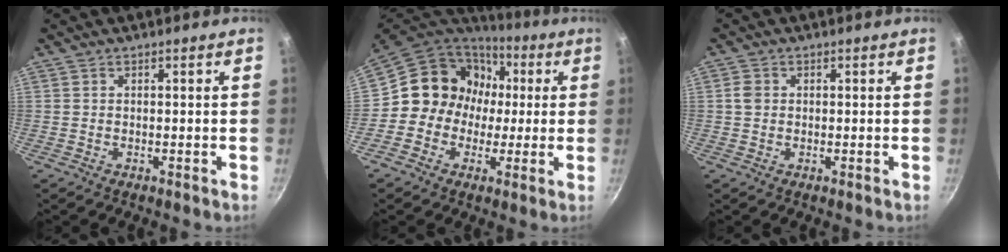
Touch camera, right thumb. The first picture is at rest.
{"total": 14.5, "force": [0.9, 13.1, 6.0], "torque": [-0.053, 0.037, -0.001]}
{"total": 1.9, "force": [0.1, 1.7, 0.9], "torque": [-0.012, 0.006, 0.000]}